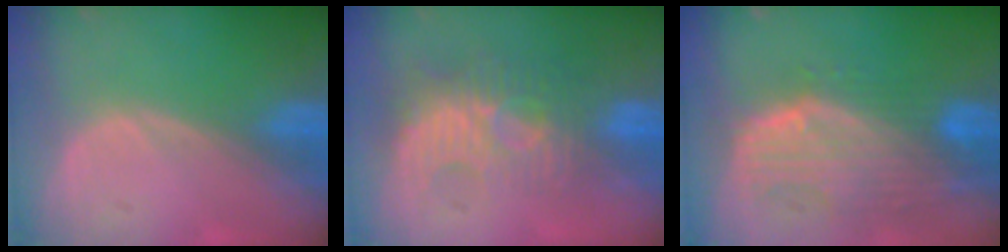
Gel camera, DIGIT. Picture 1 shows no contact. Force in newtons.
{"total": 9.9, "press": 8.6, "slide": 5.0}
{"total": 10.5, "press": 9.1, "slide": 5.3}